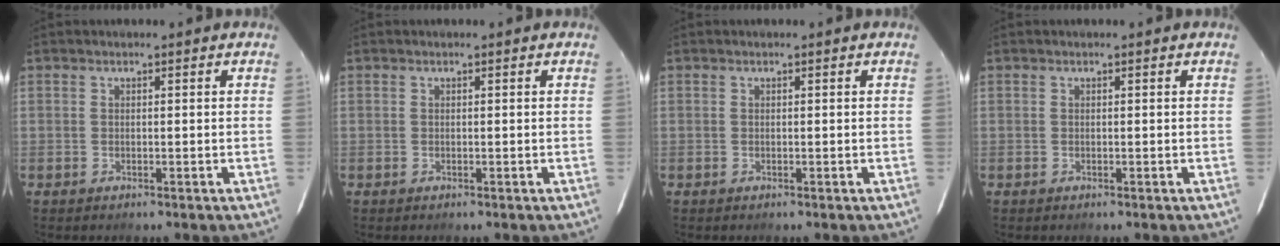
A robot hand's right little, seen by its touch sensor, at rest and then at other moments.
{"total": 0.0}
{"total": 0.0}
{"total": 0.0}